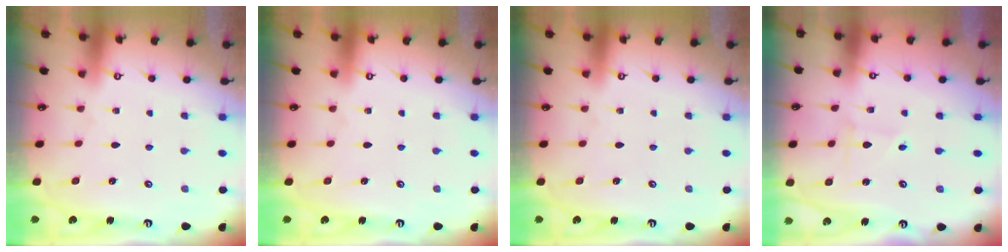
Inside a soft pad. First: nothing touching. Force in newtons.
{"total": 0.0}
{"total": 0.0}
{"total": 1.0, "press": 1.0, "slide": 0.1}